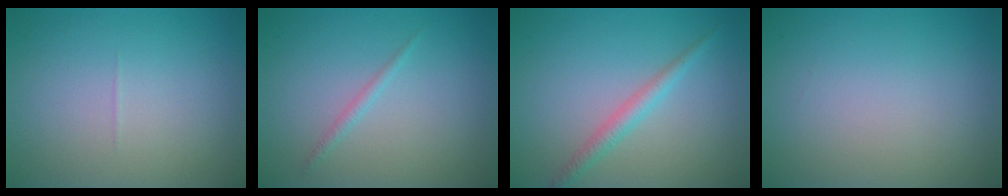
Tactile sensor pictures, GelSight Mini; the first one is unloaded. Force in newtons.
{"total": 0.8, "press": 0.8, "slide": 0.1}
{"total": 1.9, "press": 1.9, "slide": 0.1}
{"total": 0.0}